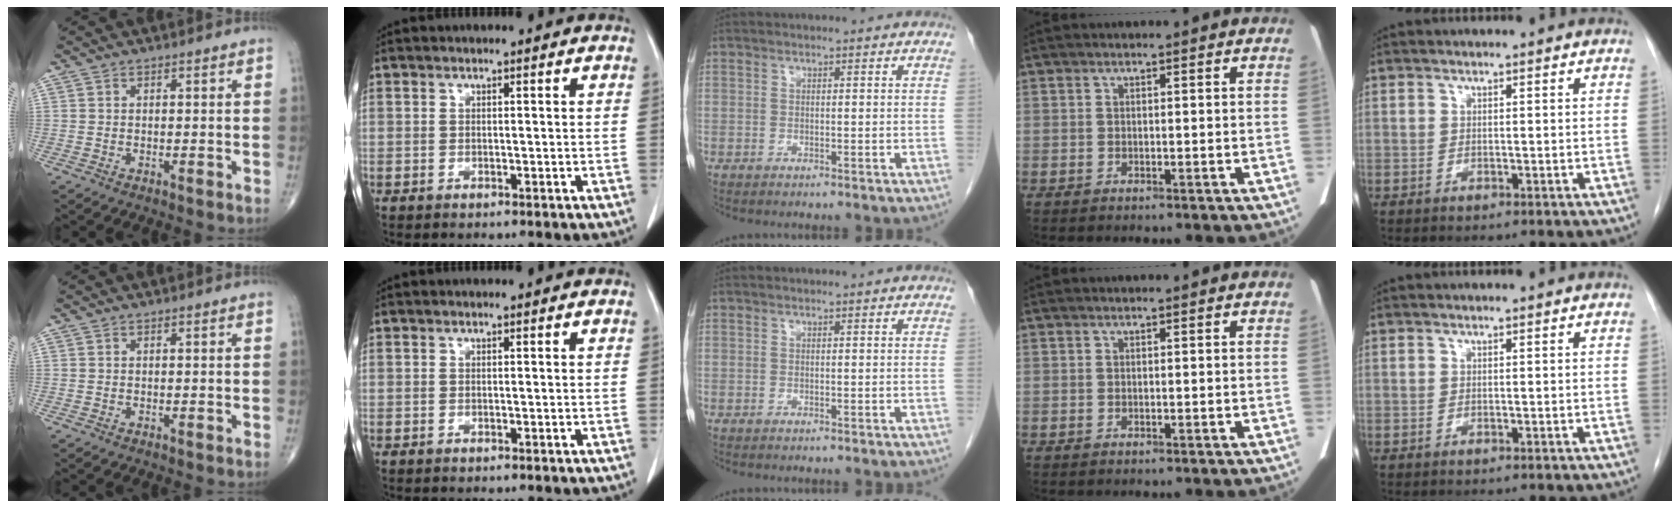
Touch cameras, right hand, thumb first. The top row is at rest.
{}